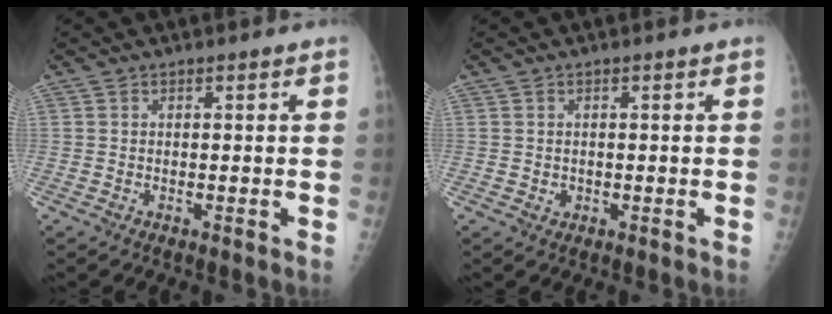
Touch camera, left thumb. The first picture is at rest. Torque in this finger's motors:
{"motor_torque": [-0.42, 0.12, 0.03, 0.01, -0.02]}